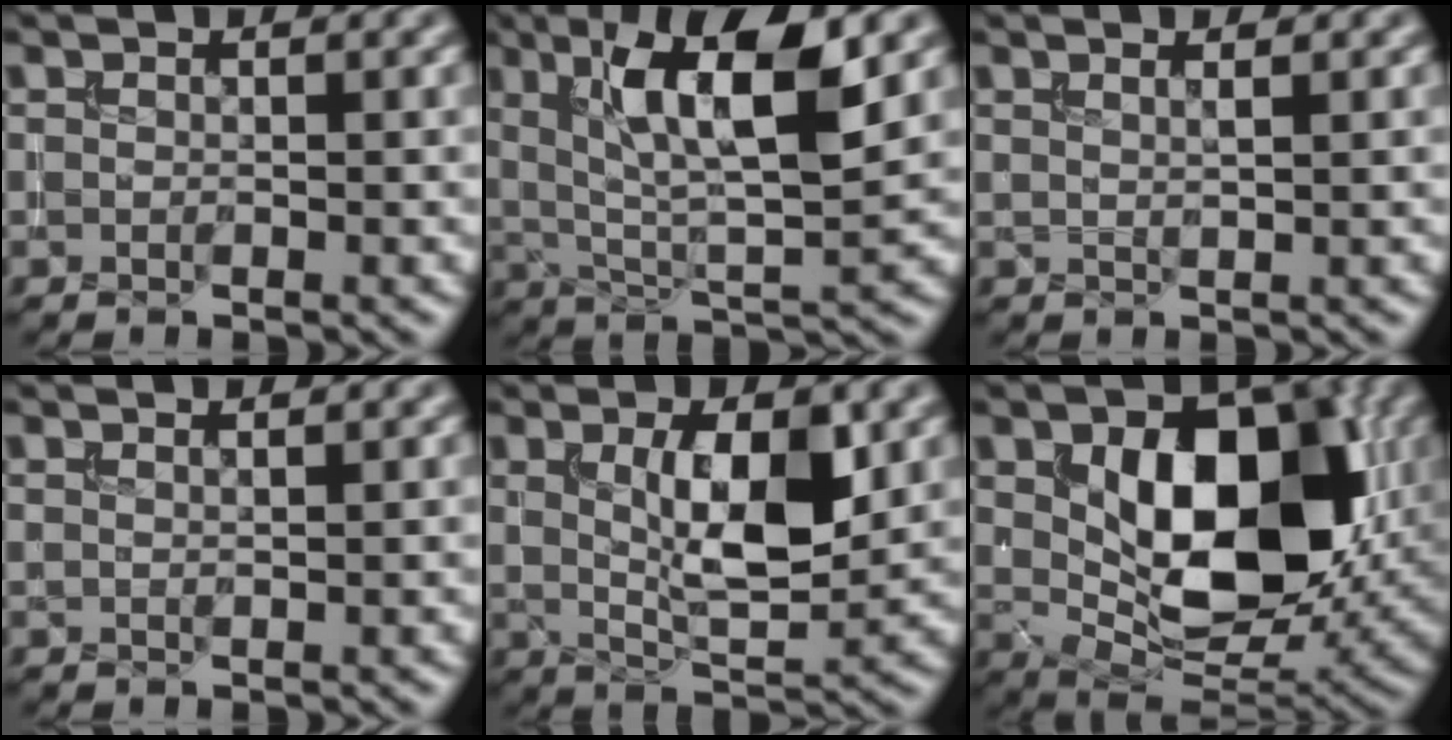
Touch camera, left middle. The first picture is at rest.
{"total": 9.8, "force": [3.5, 2.8, 8.8], "torque": [-0.146, -0.003, 0.061]}
{"total": 1.6, "force": [0.9, 0.5, 1.2], "torque": [-0.008, 0.001, 0.005]}
{"total": 0.8, "force": [0.6, 0.2, 0.5], "torque": [-0.006, -0.001, 0.006]}
{"total": 6.7, "force": [1.4, 2.4, 6.1], "torque": [-0.103, -0.004, 0.029]}
{"total": 11.6, "force": [1.9, 6.9, 9.1], "torque": [-0.139, -0.010, 0.040]}